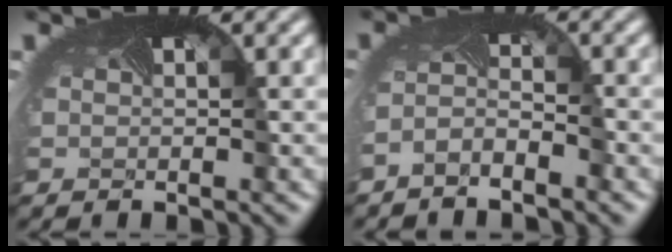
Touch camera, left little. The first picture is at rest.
{"total": 2.0, "force": [-1.9, -0.1, 0.6], "torque": [-0.024, -0.004, -0.041]}